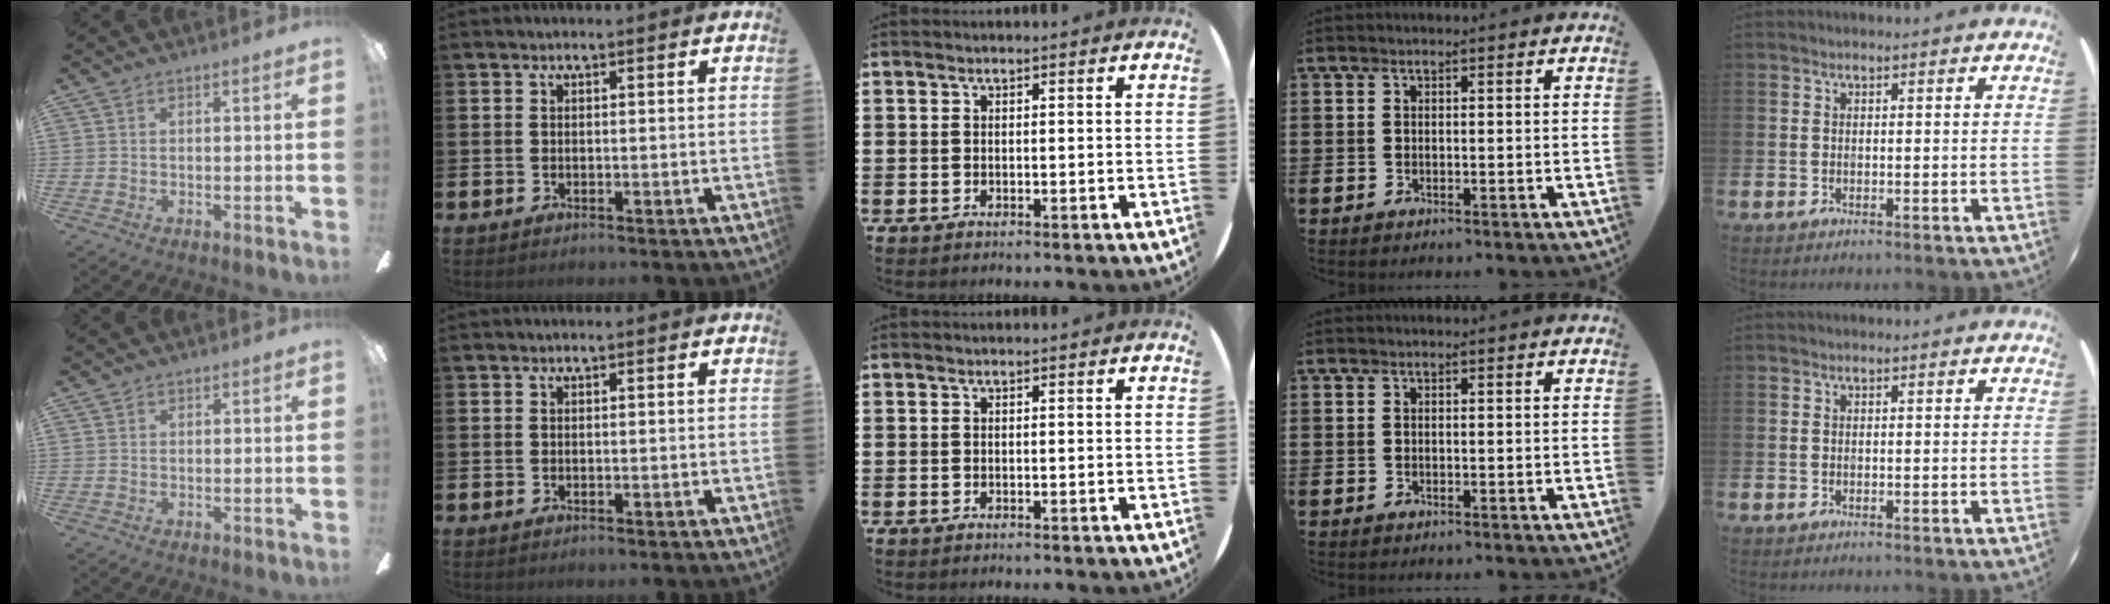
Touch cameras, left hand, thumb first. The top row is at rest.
{"thumb": {"total": 0.6, "force": [0.5, 0.3, -0.1], "torque": [0.003, 0.002, 0.008]}}